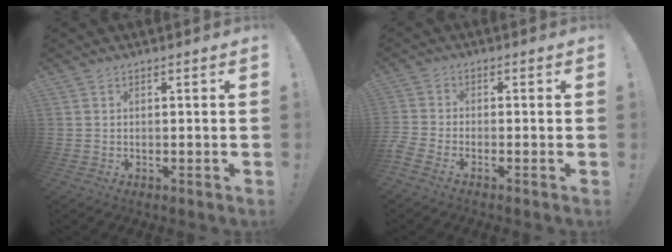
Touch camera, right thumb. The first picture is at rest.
{"total": 3.0, "force": [-1.9, 1.3, 1.9], "torque": [-0.057, -0.010, -0.036]}